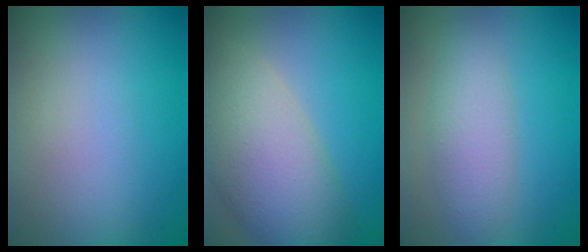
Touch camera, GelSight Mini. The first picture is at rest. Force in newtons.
{"total": 7.5, "press": 7.5, "slide": 0.6}
{"total": 3.1, "press": 3.1, "slide": 0.0}